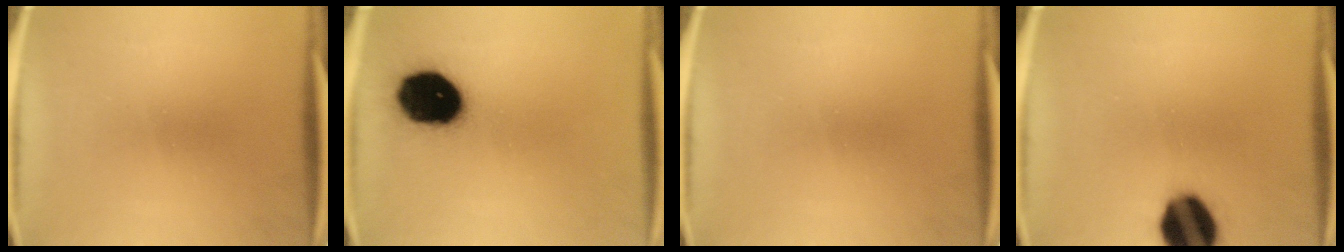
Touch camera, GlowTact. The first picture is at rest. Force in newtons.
{"total": 18.8}
{"total": 0.0}
{"total": 14.6}